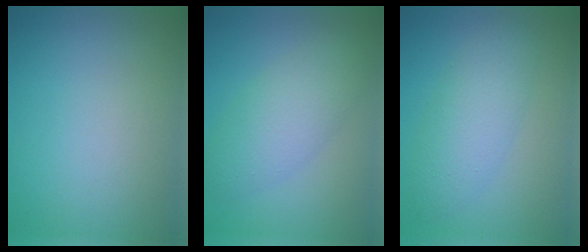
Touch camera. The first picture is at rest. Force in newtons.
{"total": 4.6, "press": 4.6, "slide": 0.2}
{"total": 4.2, "press": 4.2, "slide": 0.0}